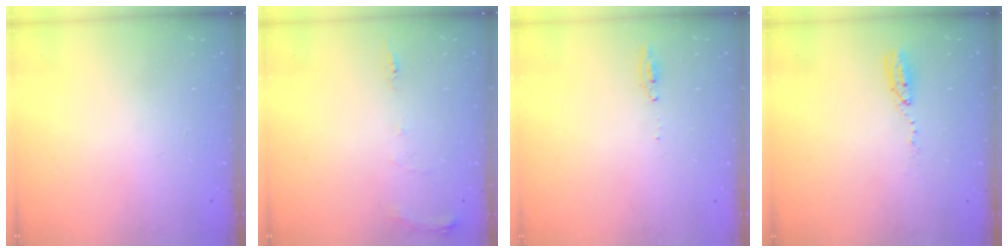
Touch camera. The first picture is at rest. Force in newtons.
{"total": 7.4, "press": 7.4, "slide": 0.8}
{"total": 4.3, "press": 4.1, "slide": 1.3}
{"total": 4.3, "press": 4.3, "slide": 0.4}